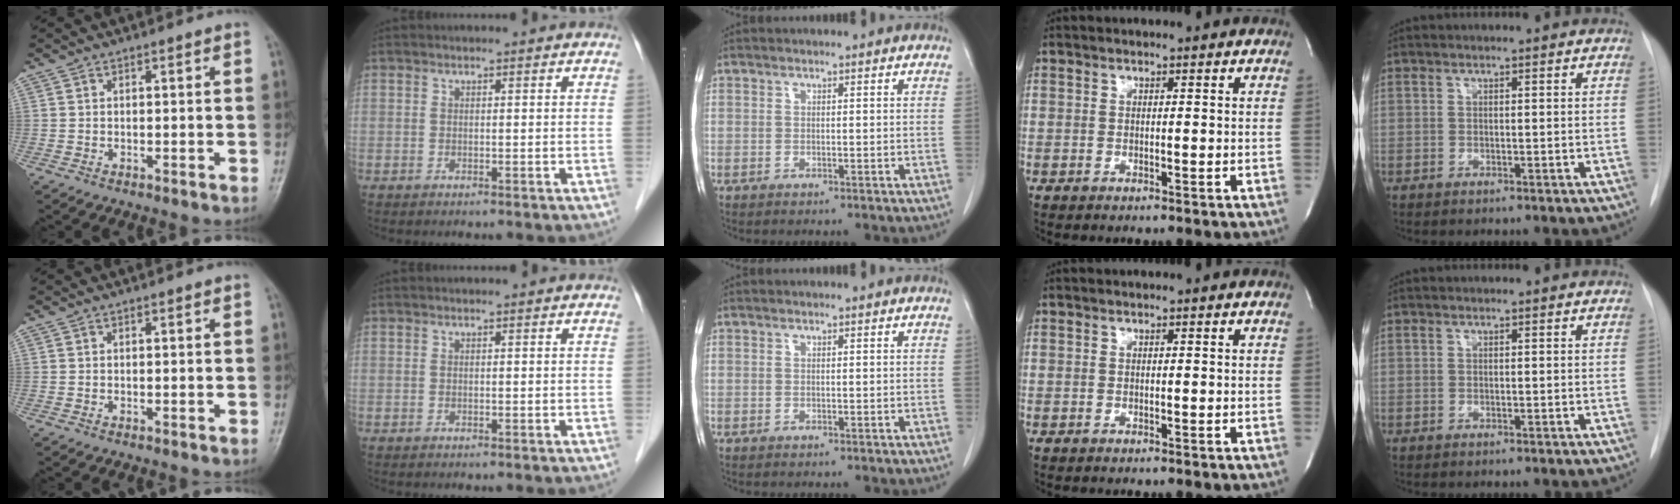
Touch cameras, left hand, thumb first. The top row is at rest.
{}